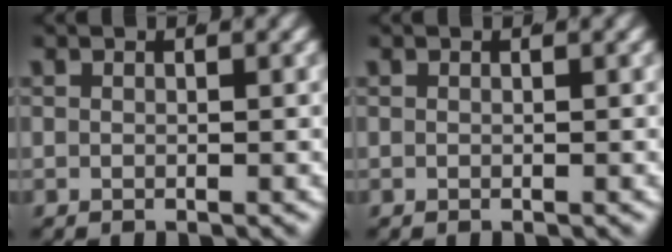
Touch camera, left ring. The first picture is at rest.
{"total": 0.0}